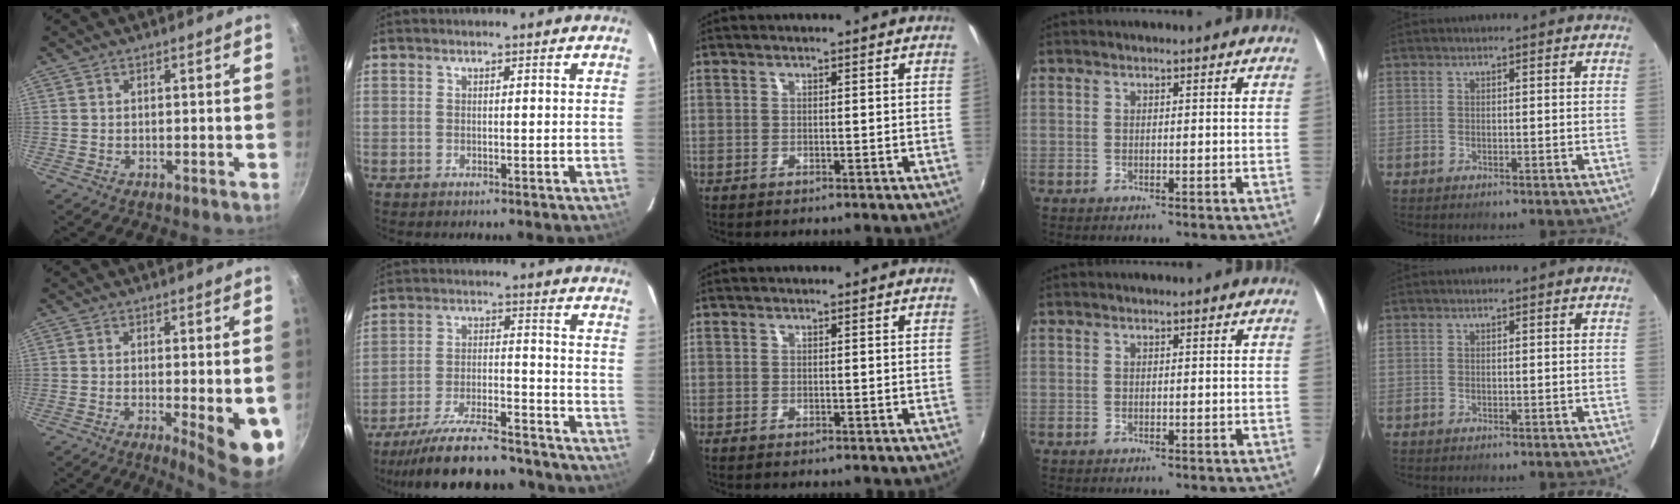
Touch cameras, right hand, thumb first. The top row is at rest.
{"thumb": {"total": 9.9, "force": [-2.4, 2.2, 9.4], "torque": [-0.111, -0.011, -0.024]}, "index": {"total": 23.0, "force": [-20.5, 5.3, 9.0], "torque": [-0.170, -0.013, -0.287]}}